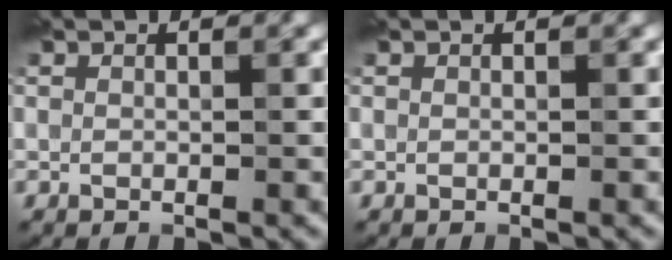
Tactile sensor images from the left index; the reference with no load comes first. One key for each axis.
{"total": 0.0}